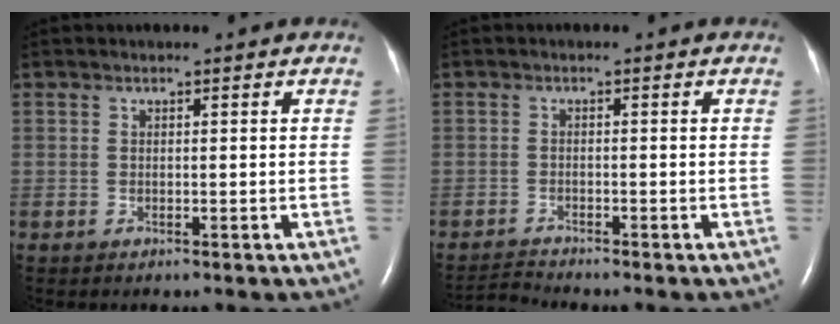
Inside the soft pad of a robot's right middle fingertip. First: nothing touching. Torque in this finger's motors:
{"motor_torque": [-0.44, -0.23, -0.15, -0.02]}